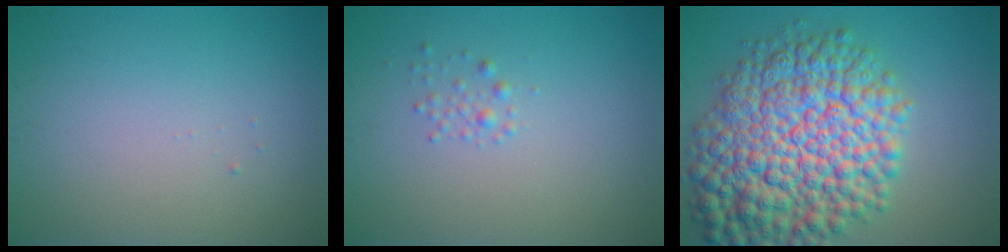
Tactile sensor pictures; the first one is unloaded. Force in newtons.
{"total": 0.9, "press": 0.9, "slide": 0.1}
{"total": 13.4, "press": 13.4, "slide": 0.4}